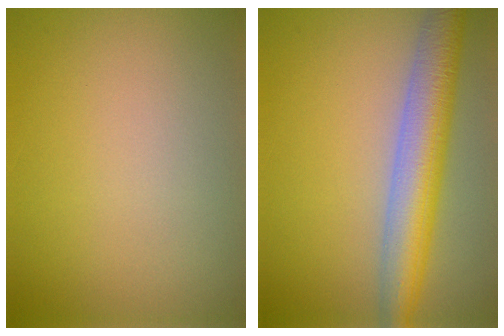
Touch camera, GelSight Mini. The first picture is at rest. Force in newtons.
{"total": 6.8, "press": 6.8, "slide": 0.2}